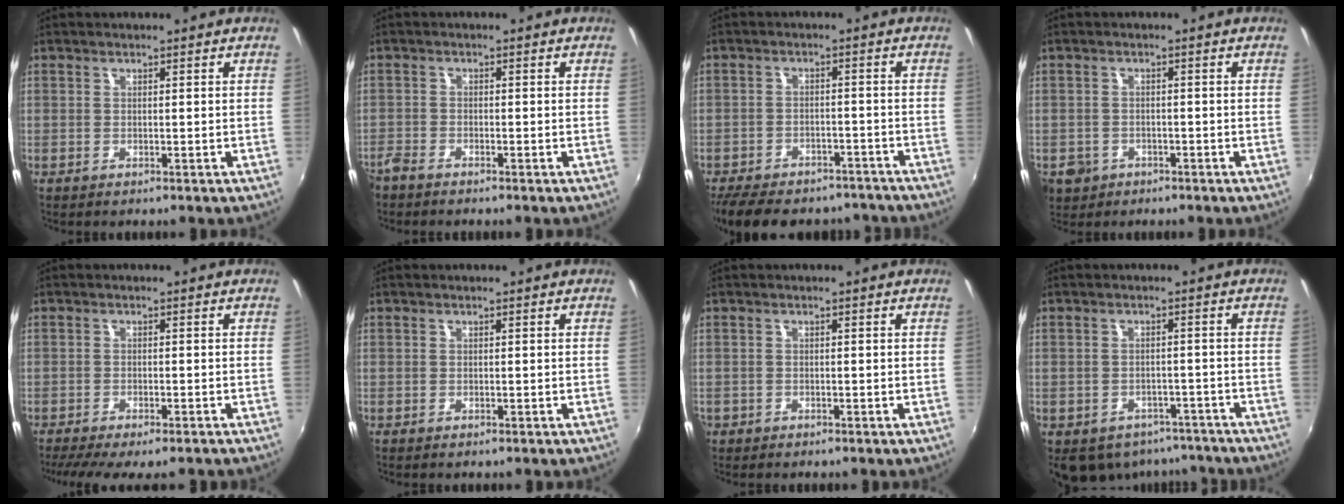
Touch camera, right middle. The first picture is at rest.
{"total": 2.5, "force": [-2.3, 0.5, 0.7], "torque": [-0.022, -0.008, -0.050]}
{"total": 16.9, "force": [-13.8, 7.2, 6.5], "torque": [-0.152, 0.010, -0.184]}
{"total": 5.2, "force": [-2.2, 4.4, 1.7], "torque": [-0.047, -0.005, -0.032]}
{"total": 9.1, "force": [-7.3, 1.9, 5.1], "torque": [-0.111, -0.036, -0.116]}
{"total": 0.0}
{"total": 1.2, "force": [-0.8, 0.9, 0.3], "torque": [-0.011, -0.004, -0.013]}
{"total": 12.2, "force": [-8.6, 7.4, 4.4], "torque": [-0.098, 0.001, -0.100]}